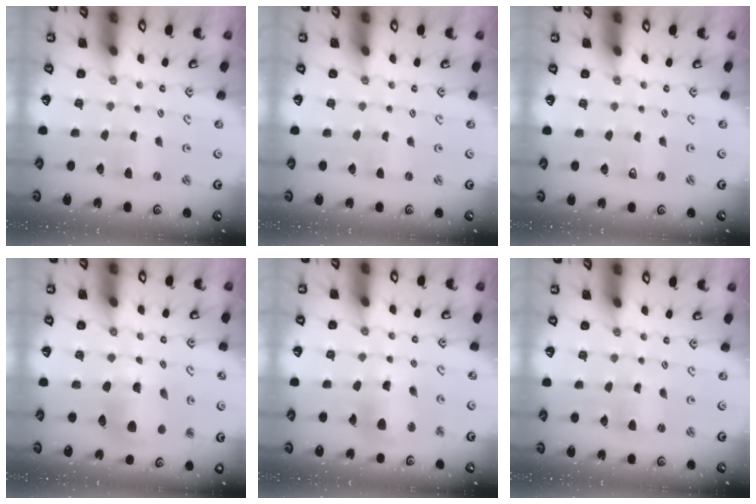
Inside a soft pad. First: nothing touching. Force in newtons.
{"total": 0.0}
{"total": 2.0, "press": 2.0, "slide": 0.4}
{"total": 10.3, "press": 10.2, "slide": 1.4}
{"total": 12.0, "press": 11.9, "slide": 1.6}
{"total": 1.8, "press": 1.8, "slide": 0.2}